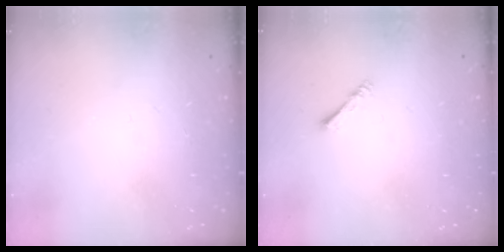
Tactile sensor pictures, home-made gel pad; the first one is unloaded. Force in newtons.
{"total": 1.4, "press": 1.4, "slide": 0.3}